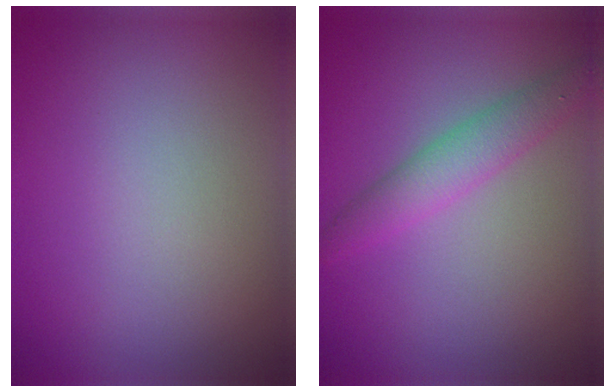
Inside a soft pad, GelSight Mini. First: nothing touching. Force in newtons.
{"total": 3.0, "press": 3.0, "slide": 0.2}